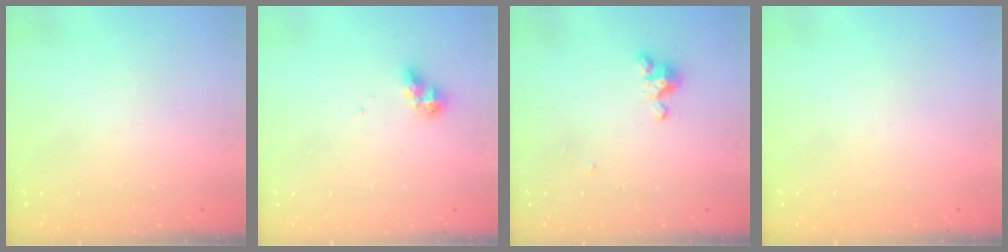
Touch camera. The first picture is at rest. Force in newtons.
{"total": 6.4, "press": 6.4, "slide": 0.7}
{"total": 2.9, "press": 2.9, "slide": 0.3}
{"total": 0.0}